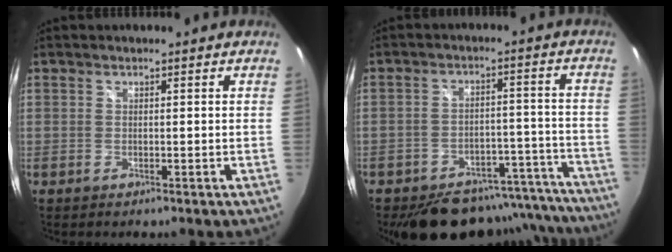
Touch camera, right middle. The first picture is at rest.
{"total": 20.0, "force": [-17.9, 7.2, 5.1], "torque": [-0.087, 0.047, -0.215]}